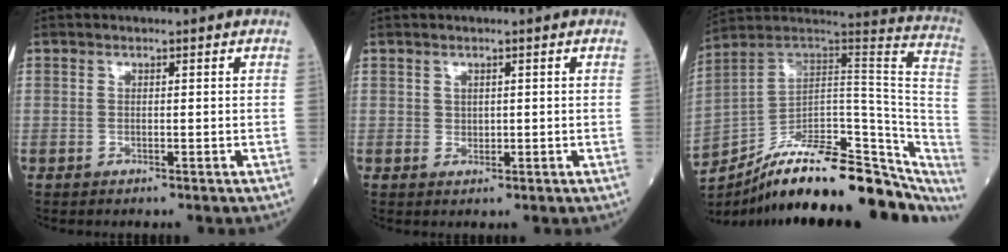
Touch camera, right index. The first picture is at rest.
{"total": 0.6, "force": [0.2, 0.5, 0.3], "torque": [-0.007, -0.001, 0.003]}
{"total": 27.9, "force": [-20.3, 9.7, 16.5], "torque": [-0.193, 0.036, -0.292]}